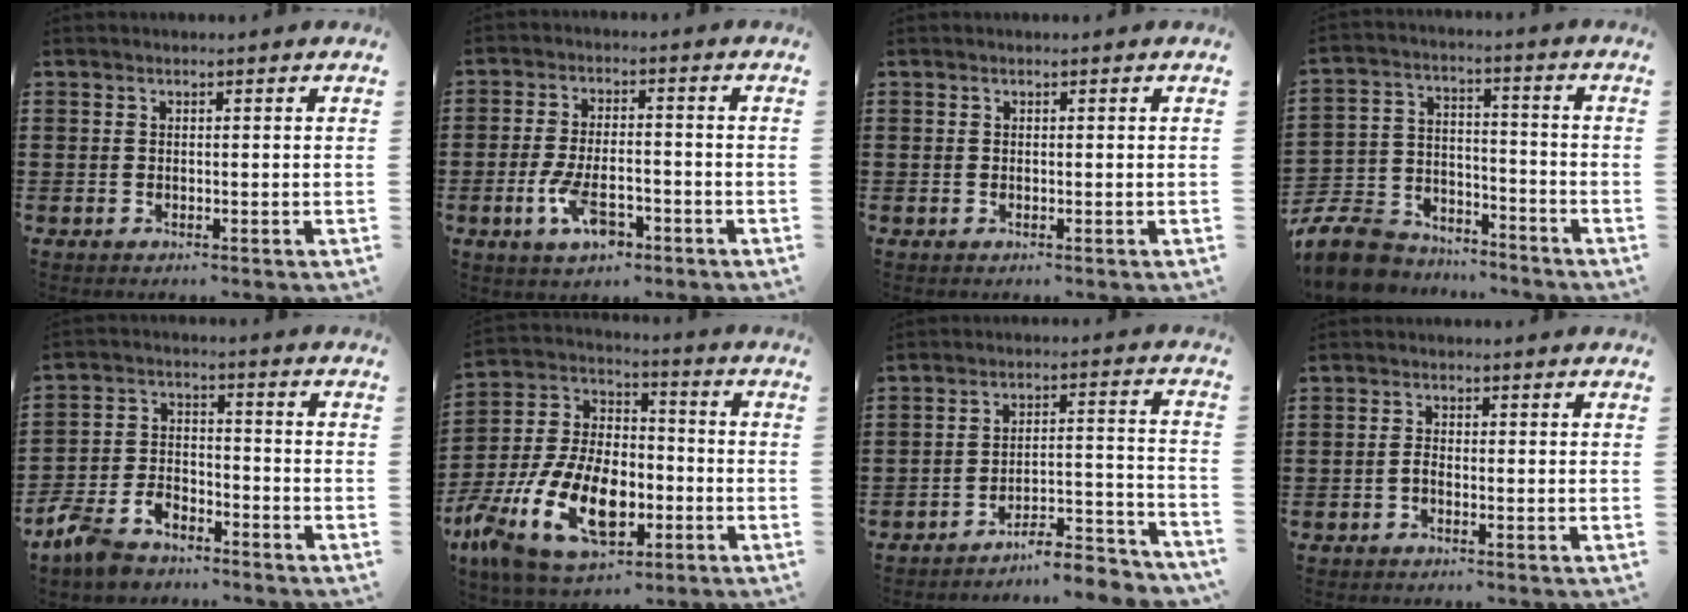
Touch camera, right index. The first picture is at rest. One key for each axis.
{"total": 6.9, "fx": -3.0, "fy": 3.0, "fz": 5.4, "tx": -0.108, "ty": 0.004, "tz": -0.055}
{"total": 0.0}
{"total": 9.1, "fx": -8.4, "fy": 2.9, "fz": 1.8, "tx": -0.056, "ty": 0.020, "tz": -0.168}
{"total": 5.6, "fx": -5.0, "fy": 2.1, "fz": 1.5, "tx": -0.055, "ty": 0.005, "tz": -0.105}
{"total": 16.1, "fx": -5.7, "fy": 9.8, "fz": 11.3, "tx": -0.262, "ty": 0.012, "tz": -0.100}
{"total": 7.3, "fx": -6.8, "fy": 0.6, "fz": 2.4, "tx": -0.030, "ty": 0.013, "tz": -0.131}
{"total": 1.4, "fx": -0.9, "fy": 0.5, "fz": 1.0, "tx": -0.021, "ty": -0.001, "tz": -0.016}